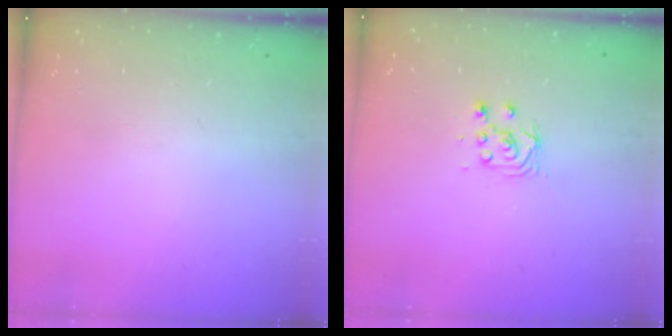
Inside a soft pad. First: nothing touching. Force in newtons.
{"total": 6.1, "press": 6.1, "slide": 0.5}